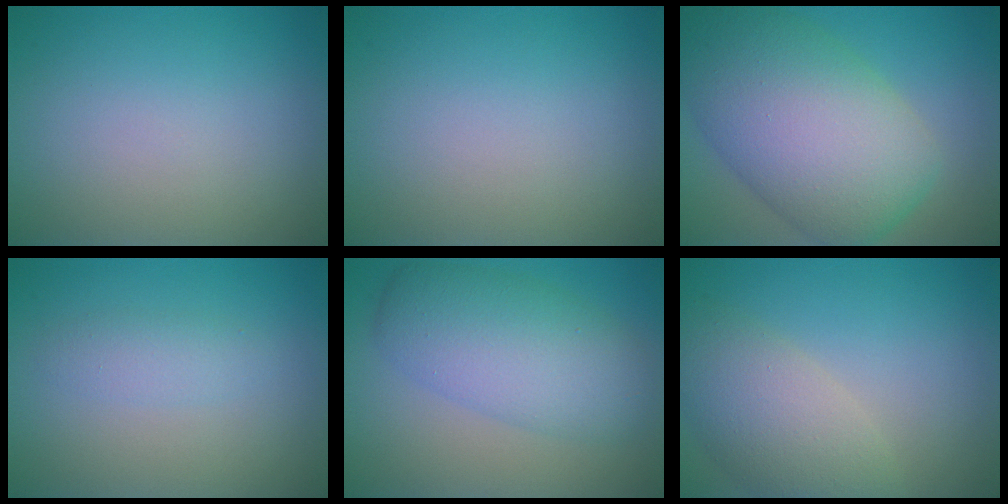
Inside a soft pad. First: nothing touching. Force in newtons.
{"total": 0.0}
{"total": 12.3, "press": 12.3, "slide": 0.3}
{"total": 1.6, "press": 1.6, "slide": 0.1}
{"total": 6.6, "press": 6.6, "slide": 0.1}
{"total": 5.3, "press": 5.3, "slide": 0.5}